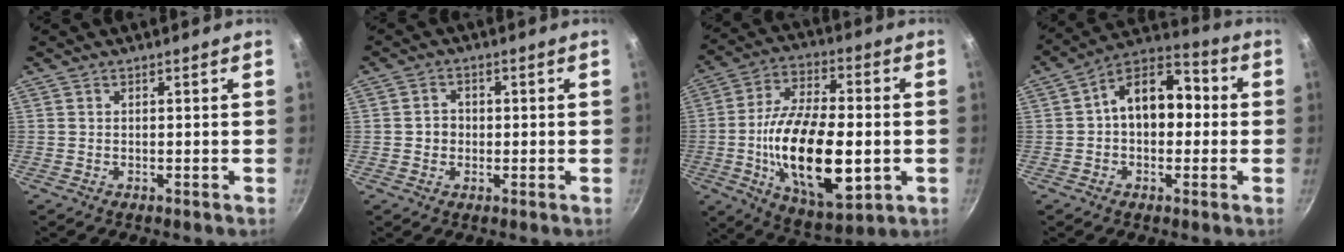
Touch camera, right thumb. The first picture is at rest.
{"total": 3.3, "force": [-0.2, 3.0, 1.4], "torque": [-0.007, 0.006, -0.007]}
{"total": 23.0, "force": [-3.8, 10.8, 19.9], "torque": [-0.342, 0.009, -0.059]}
{"total": 13.5, "force": [0.7, 9.2, 9.9], "torque": [-0.103, 0.046, -0.009]}